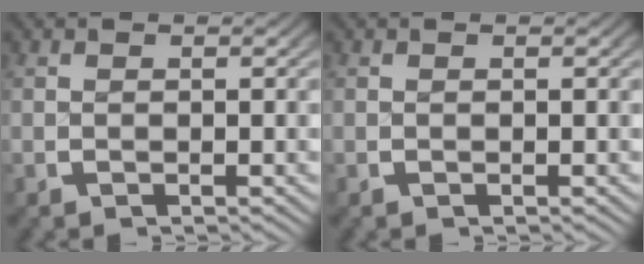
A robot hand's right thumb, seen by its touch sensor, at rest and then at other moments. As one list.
[{"total": 0.0}]